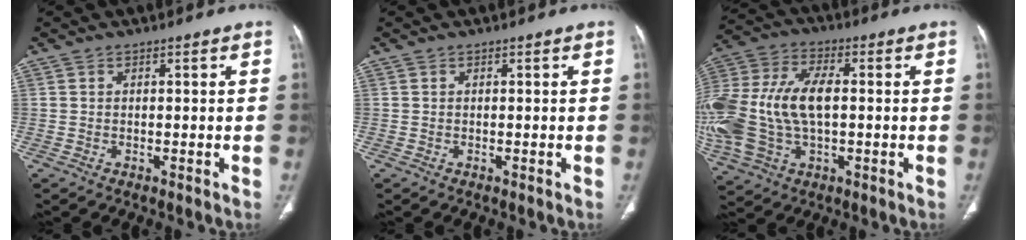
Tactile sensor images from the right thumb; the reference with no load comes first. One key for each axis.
{"total": 0.0}
{"total": 23.0, "fx": -0.5, "fy": 13.5, "fz": 18.6, "tx": -0.447, "ty": 0.010, "tz": 0.000}